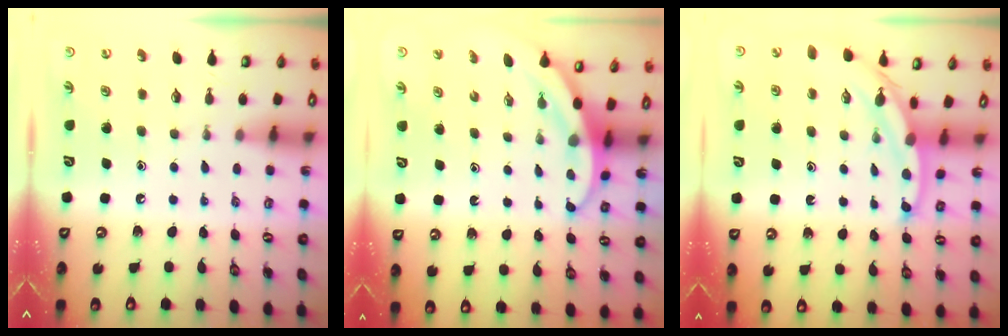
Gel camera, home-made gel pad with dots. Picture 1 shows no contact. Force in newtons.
{"total": 3.6, "press": 3.6, "slide": 0.2}
{"total": 5.3, "press": 5.2, "slide": 0.5}